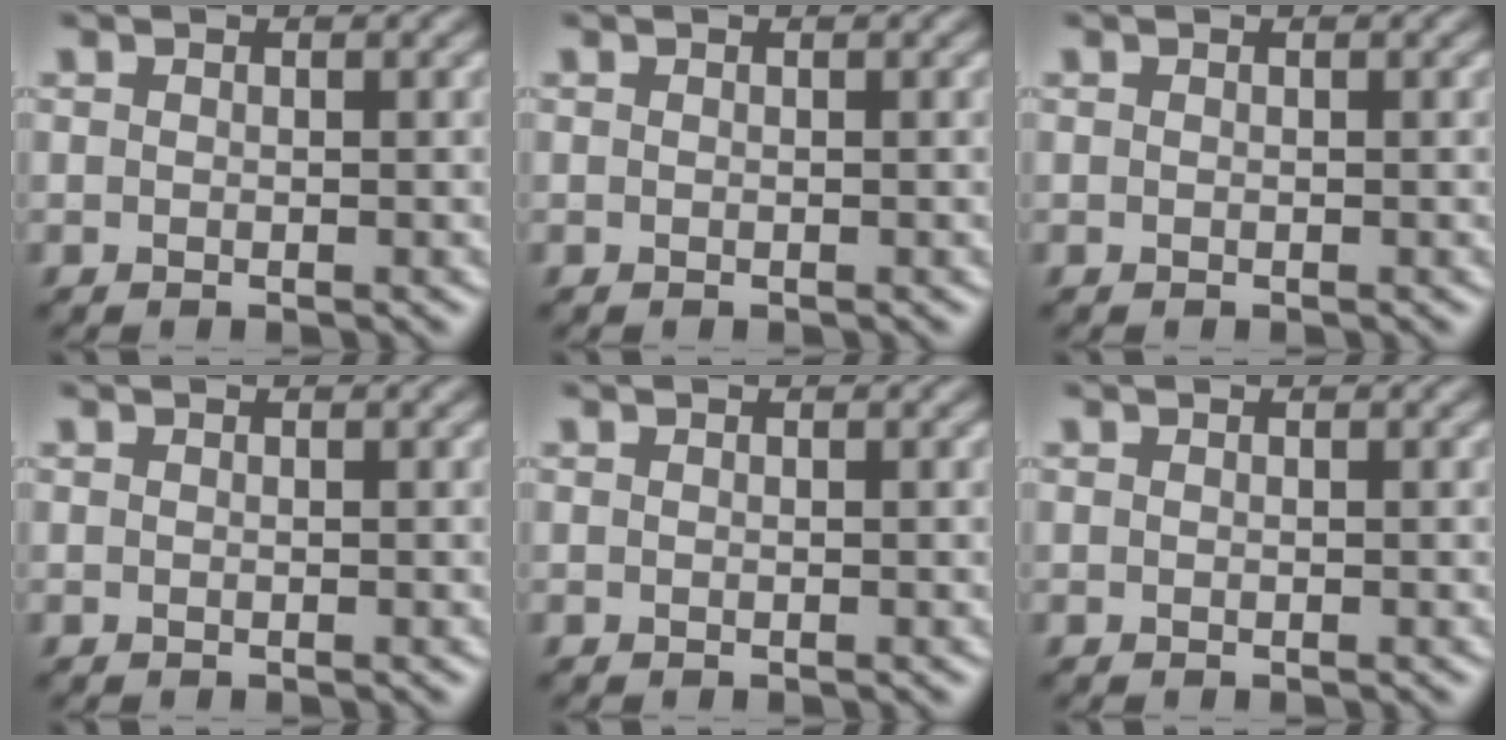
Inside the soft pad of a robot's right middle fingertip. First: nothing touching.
{"total": 0.0}
{"total": 0.0}
{"total": 0.0}
{"total": 0.0}
{"total": 0.0}